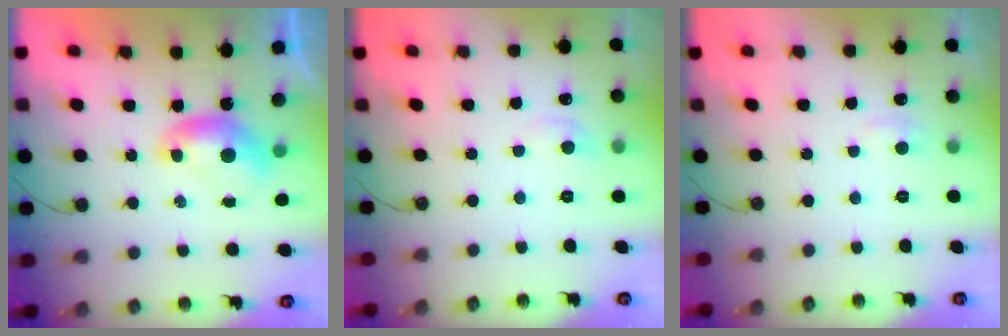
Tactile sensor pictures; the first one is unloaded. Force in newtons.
{"total": 0.9, "press": 0.5, "slide": 0.7}
{"total": 2.5, "press": 2.4, "slide": 0.5}